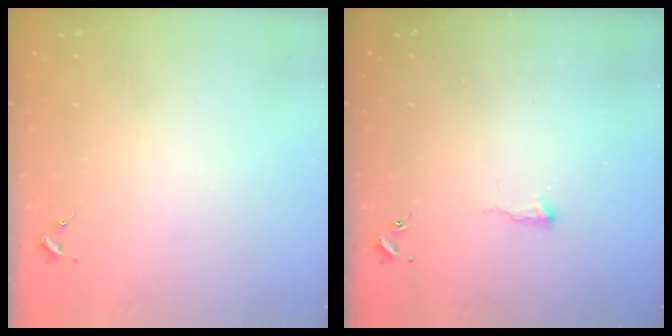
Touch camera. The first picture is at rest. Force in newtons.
{"total": 4.0, "press": 3.9, "slide": 0.8}